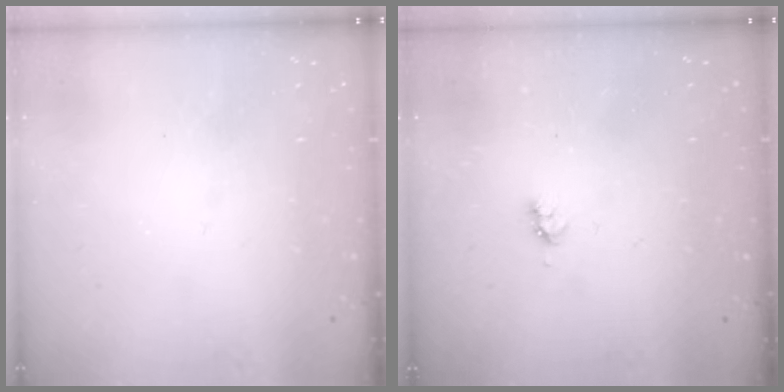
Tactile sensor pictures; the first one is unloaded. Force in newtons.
{"total": 2.8, "press": 2.8, "slide": 0.4}